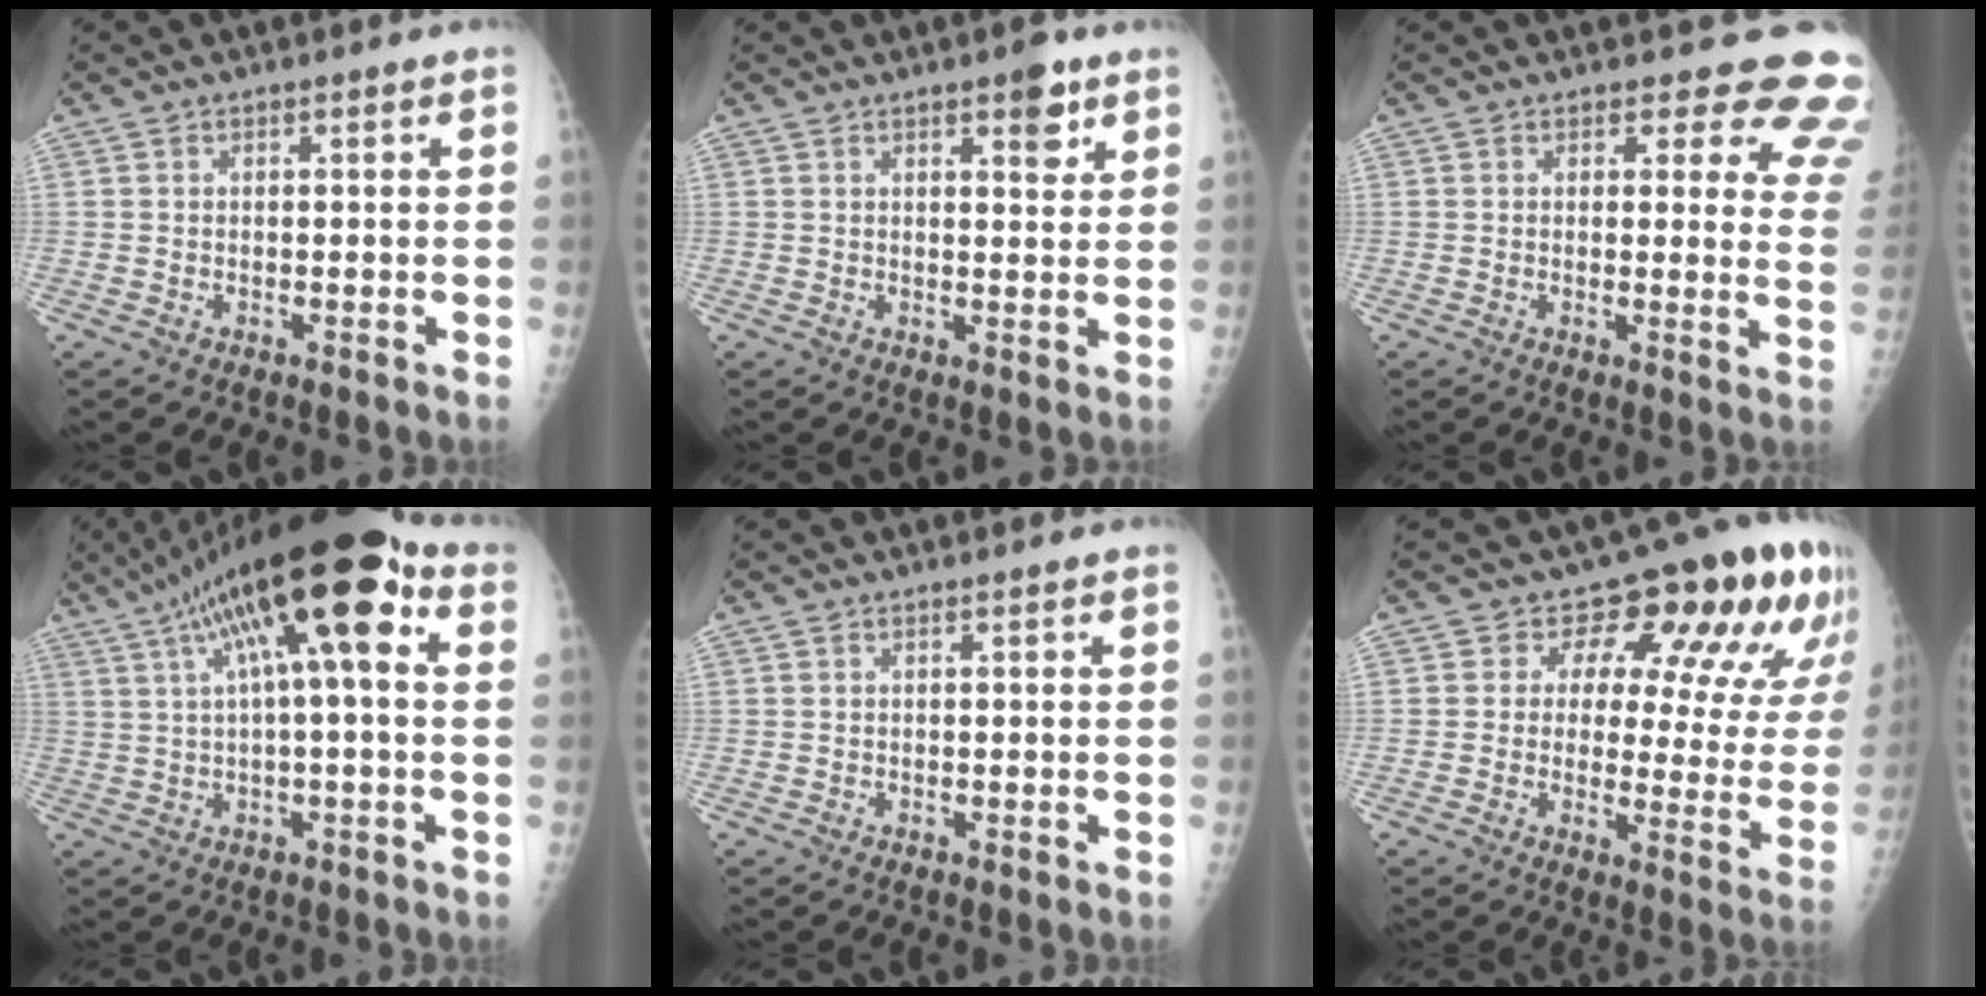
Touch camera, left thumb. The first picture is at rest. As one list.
[{"total": 4.6, "force": [2.7, 1.8, 3.2], "torque": [-0.029, -0.013, 0.034]}, {"total": 11.8, "force": [10.4, 4.6, 3.0], "torque": [0.026, -0.073, 0.078]}, {"total": 19.0, "force": [6.1, 5.1, 17.2], "torque": [-0.293, 0.040, 0.092]}, {"total": 0.0}, {"total": 17.8, "force": [10.1, 9.1, 11.5], "torque": [-0.089, -0.044, 0.105]}]